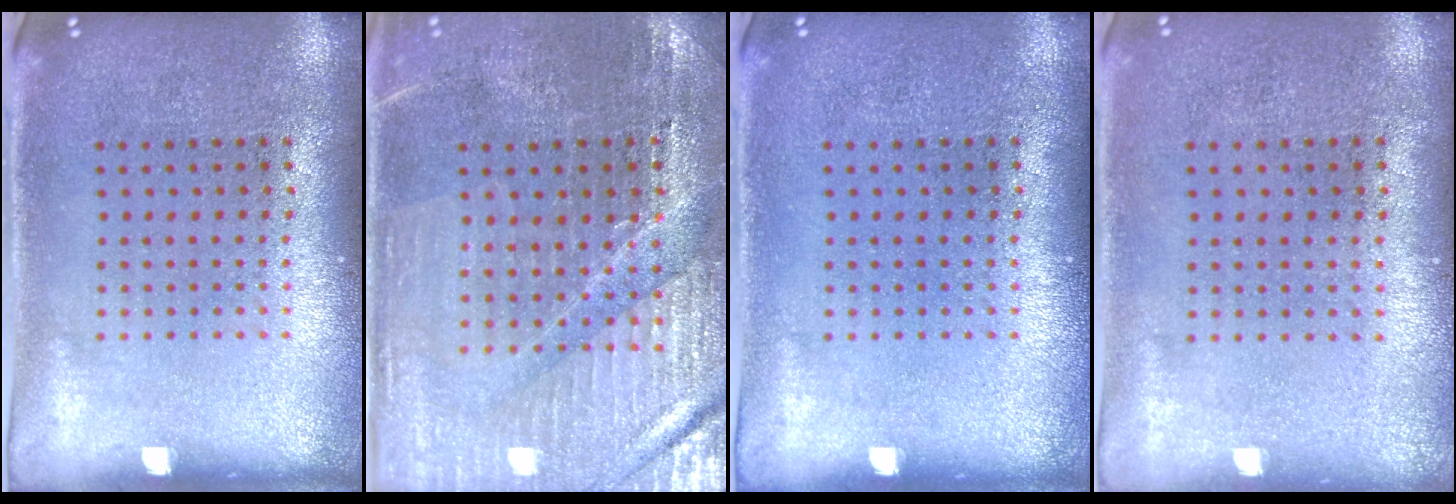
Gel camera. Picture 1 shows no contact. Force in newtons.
{"total": 3.2, "press": 3.1, "slide": 0.3}
{"total": 0.0}
{"total": 0.0}